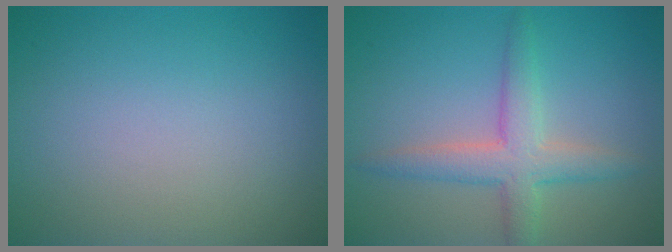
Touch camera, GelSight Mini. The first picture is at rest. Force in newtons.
{"total": 3.9, "press": 3.9, "slide": 0.1}